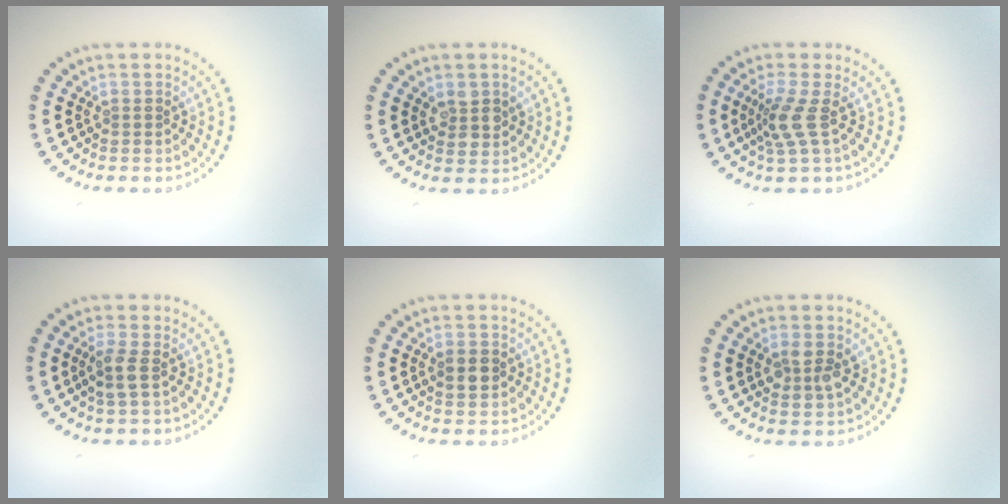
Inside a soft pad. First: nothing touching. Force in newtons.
{"total": 2.2, "press": 2.1, "slide": 0.7}
{"total": 2.6, "press": 1.9, "slide": 1.8}
{"total": 1.9, "press": 1.8, "slide": 0.7}
{"total": 1.8, "press": 1.8, "slide": 0.1}
{"total": 2.5, "press": 2.5, "slide": 0.5}